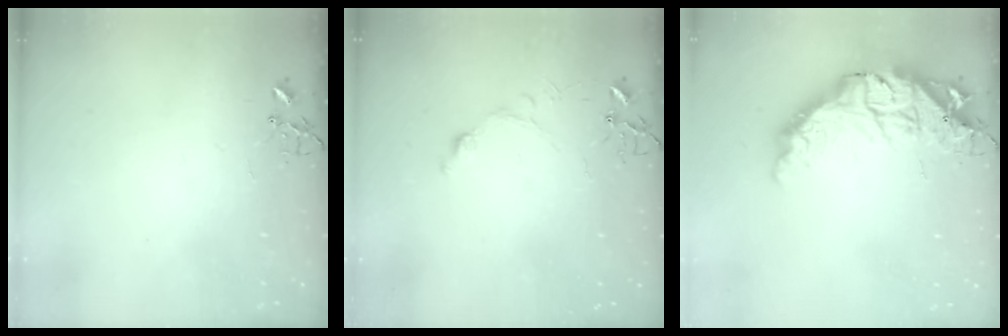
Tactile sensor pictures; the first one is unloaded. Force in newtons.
{"total": 7.3, "press": 7.3, "slide": 0.8}
{"total": 21.4, "press": 21.3, "slide": 2.0}